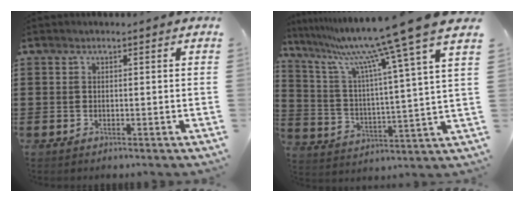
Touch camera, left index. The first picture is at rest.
{"total": 13.2, "force": [10.7, -0.9, 7.7], "torque": [-0.183, -0.068, 0.166]}